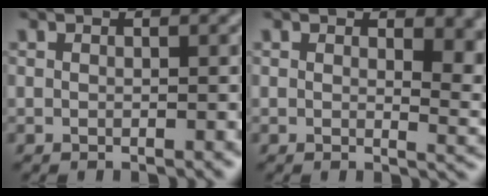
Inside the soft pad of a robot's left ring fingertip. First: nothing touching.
{"total": 4.9, "force": [1.5, 2.4, 4.1], "torque": [-0.040, -0.009, 0.026]}